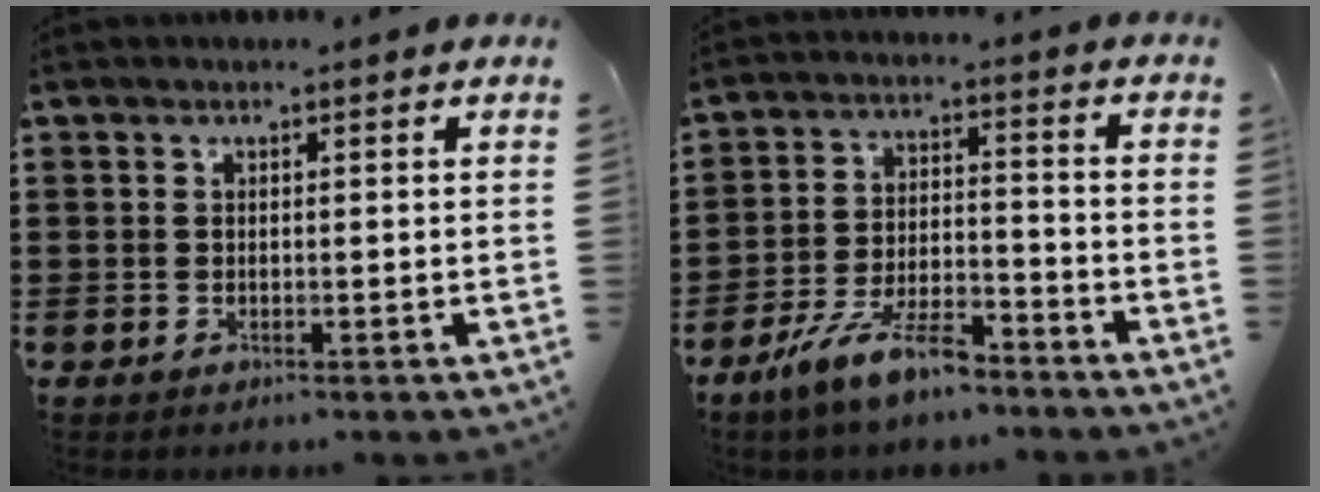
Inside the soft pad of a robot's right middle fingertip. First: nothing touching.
{"total": 9.2, "force": [-7.0, 2.2, 5.5], "torque": [-0.115, 0.007, -0.134]}